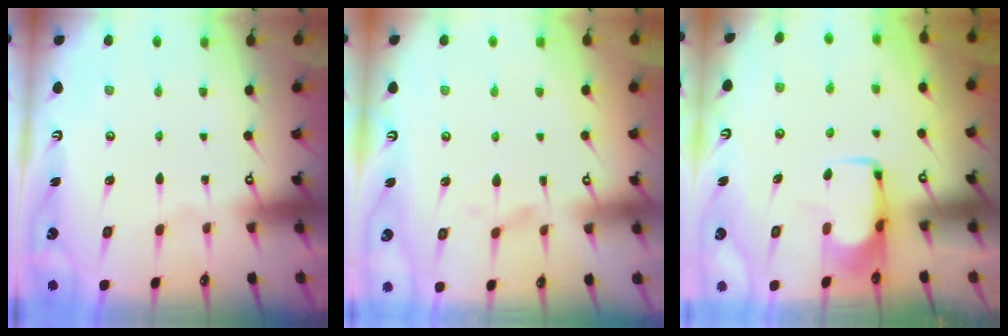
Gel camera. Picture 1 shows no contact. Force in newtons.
{"total": 1.7, "press": 1.2, "slide": 1.2}
{"total": 1.8, "press": 1.7, "slide": 0.5}